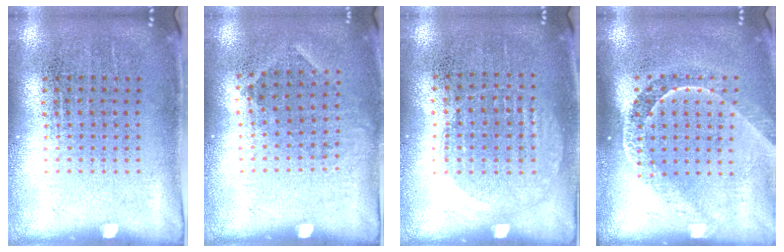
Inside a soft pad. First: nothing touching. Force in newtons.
{"total": 0.9, "press": 0.8, "slide": 0.5}
{"total": 1.0, "press": 0.9, "slide": 0.4}
{"total": 2.2, "press": 1.6, "slide": 1.4}